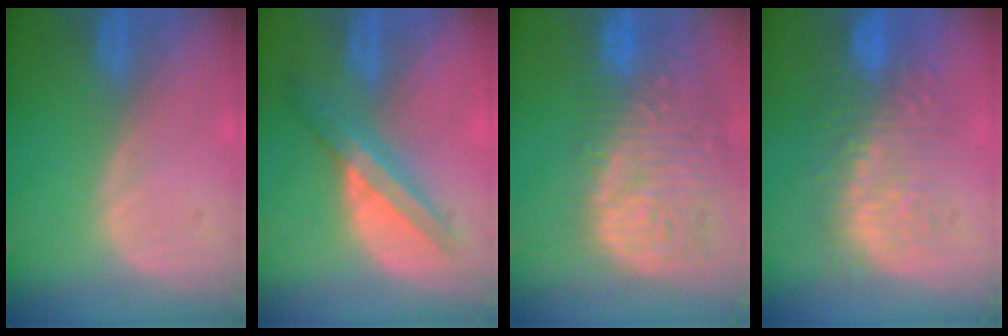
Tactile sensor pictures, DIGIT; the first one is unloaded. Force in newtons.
{"total": 7.2, "press": 6.1, "slide": 3.8}
{"total": 14.4, "press": 11.8, "slide": 8.2}
{"total": 10.1, "press": 9.0, "slide": 4.5}